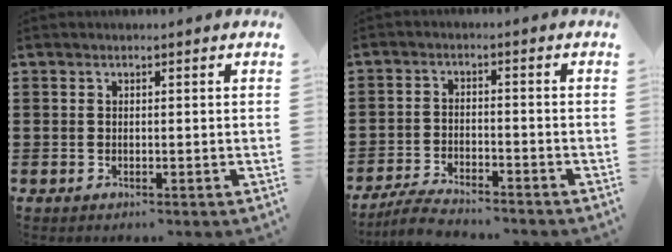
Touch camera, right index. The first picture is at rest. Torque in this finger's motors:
{"motor_torque": [-0.15, 0.20, 0.07, -0.01]}